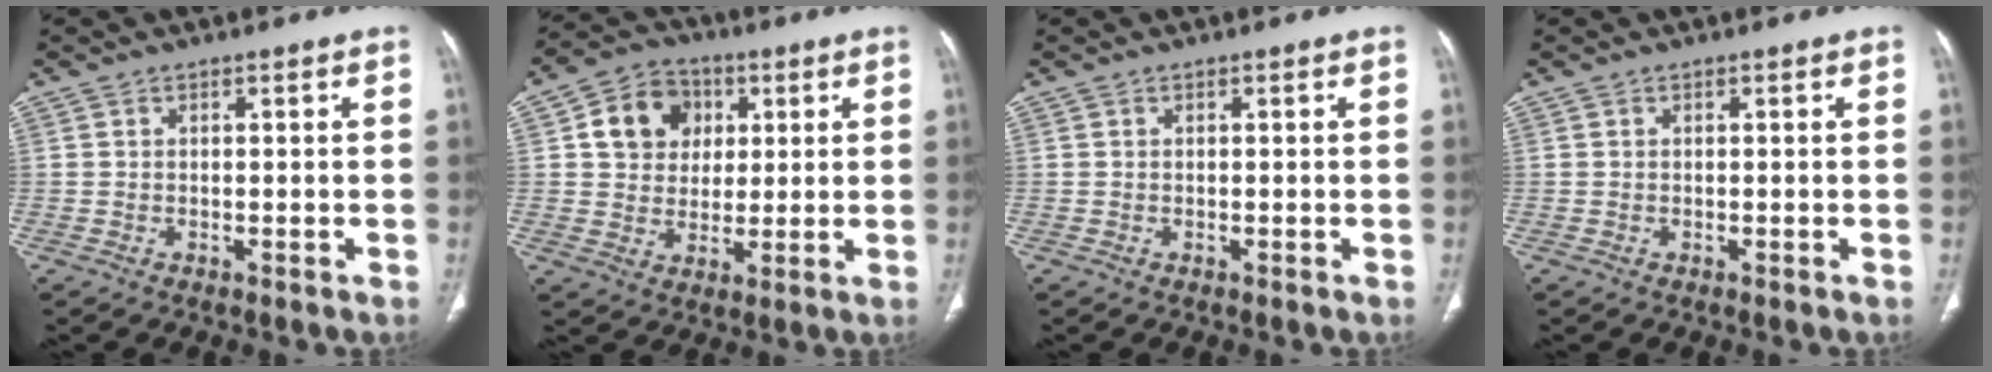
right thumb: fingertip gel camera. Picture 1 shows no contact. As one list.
[{"total": 10.8, "force": [3.0, 9.1, 5.0], "torque": [-0.051, -0.002, 0.046]}, {"total": 0.0}, {"total": 0.0}]